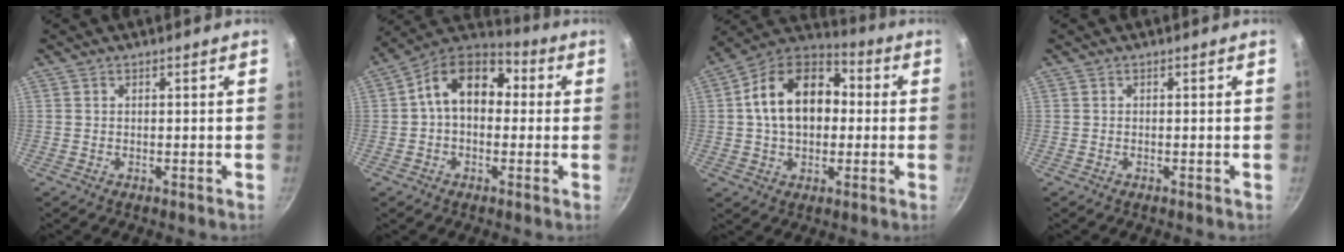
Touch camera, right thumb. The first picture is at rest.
{"total": 13.6, "force": [1.5, 9.2, 9.9], "torque": [-0.130, 0.039, 0.008]}
{"total": 17.5, "force": [1.7, 11.8, 12.8], "torque": [-0.183, 0.029, 0.019]}
{"total": 0.0}